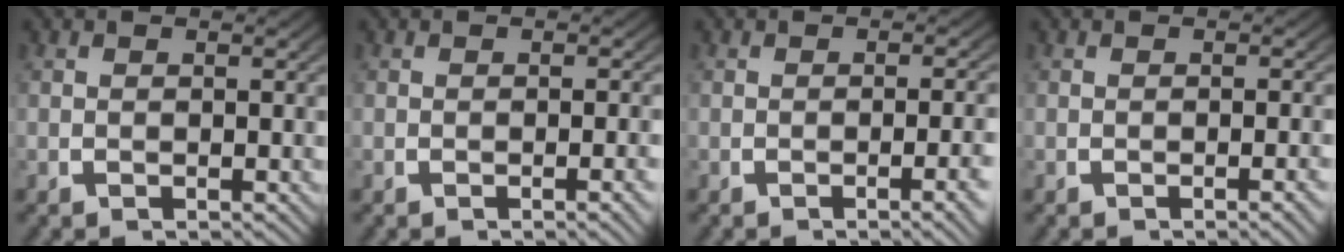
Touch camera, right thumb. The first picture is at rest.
{"total": 0.5, "force": [-0.1, 0.0, 0.5], "torque": [-0.010, -0.001, 0.001]}
{"total": 1.9, "force": [-0.6, 0.1, 1.8], "torque": [-0.023, 0.006, -0.010]}
{"total": 0.7, "force": [-0.3, 0.1, 0.6], "torque": [-0.010, 0.000, -0.002]}